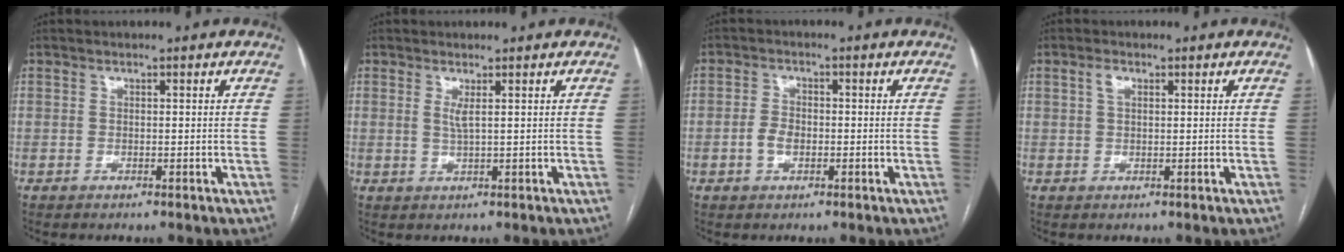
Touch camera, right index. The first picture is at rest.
{"total": 1.5, "force": [0.5, -0.1, 1.4], "torque": [-0.034, -0.006, 0.012]}
{"total": 3.1, "force": [-0.9, 1.9, 2.3], "torque": [-0.050, 0.006, -0.017]}
{"total": 1.6, "force": [0.6, 0.9, 1.2], "torque": [-0.025, 0.007, 0.013]}